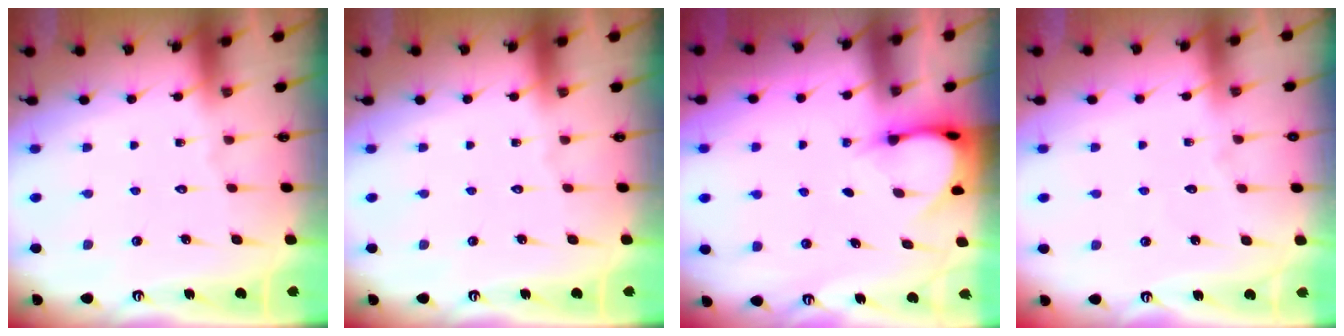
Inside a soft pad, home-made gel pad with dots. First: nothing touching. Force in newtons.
{"total": 0.0}
{"total": 3.8, "press": 3.8, "slide": 0.3}
{"total": 3.0, "press": 3.0, "slide": 0.3}